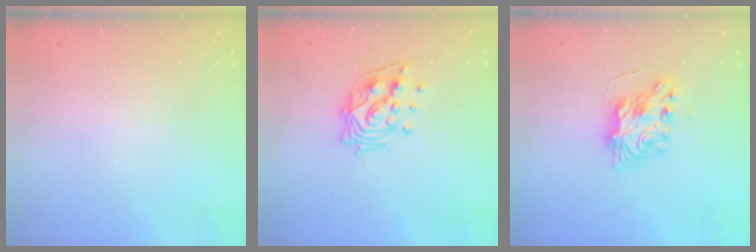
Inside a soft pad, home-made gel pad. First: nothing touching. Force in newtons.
{"total": 14.1, "press": 14.0, "slide": 1.8}
{"total": 9.1, "press": 9.0, "slide": 0.8}